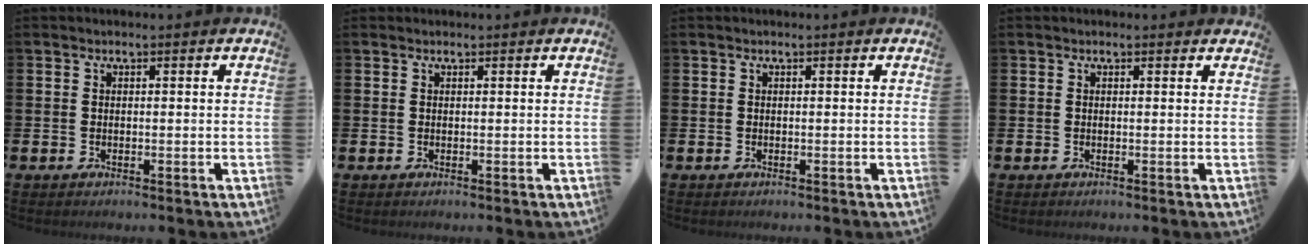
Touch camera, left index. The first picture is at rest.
{"total": 0.0}
{"total": 0.0}
{"total": 0.0}